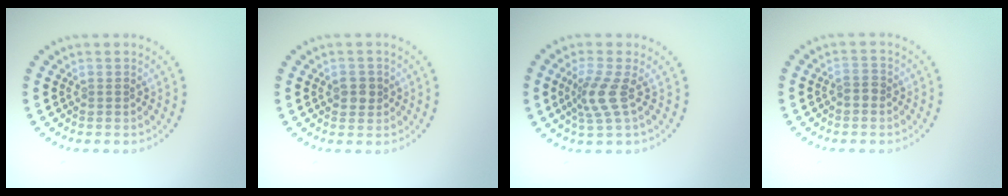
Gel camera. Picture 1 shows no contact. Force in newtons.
{"total": 1.7, "press": 1.7, "slide": 0.3}
{"total": 2.9, "press": 2.1, "slide": 2.0}
{"total": 1.1, "press": 1.0, "slide": 0.5}